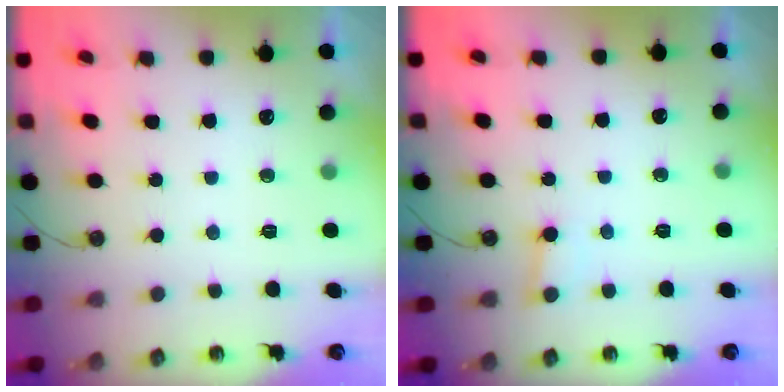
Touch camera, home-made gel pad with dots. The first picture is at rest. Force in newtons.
{"total": 3.6, "press": 3.6, "slide": 0.3}